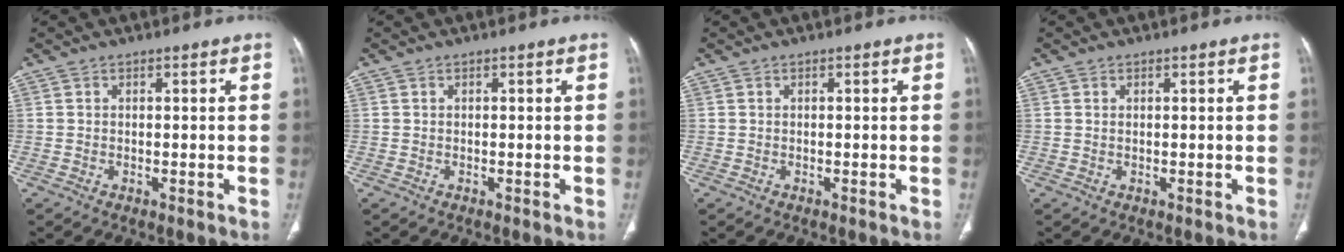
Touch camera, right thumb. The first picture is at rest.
{"total": 0.0}
{"total": 0.0}
{"total": 0.0}